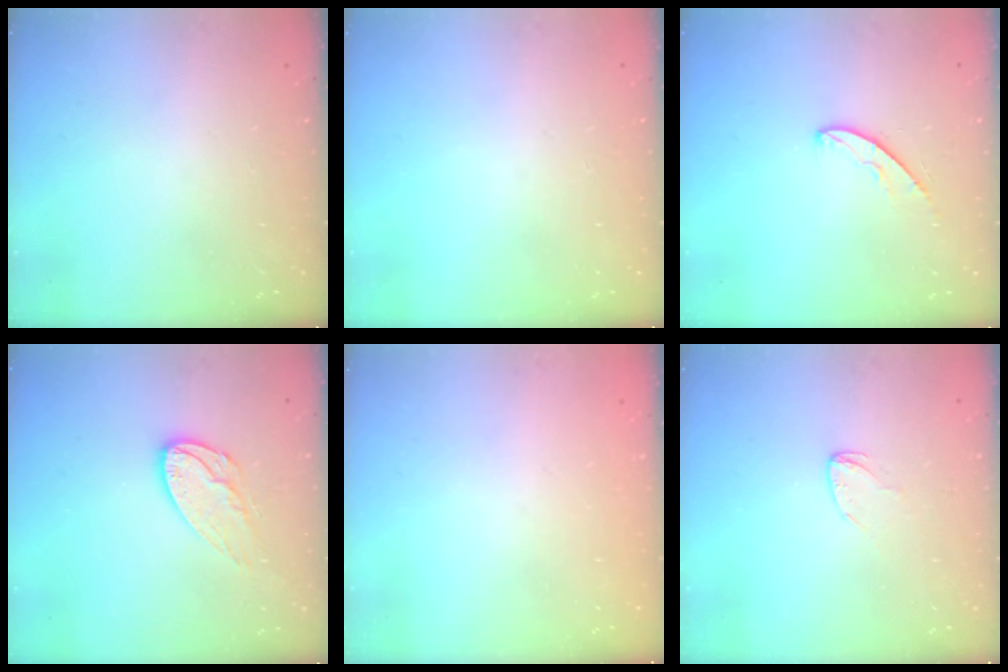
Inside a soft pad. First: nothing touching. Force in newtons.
{"total": 0.0}
{"total": 5.2, "press": 5.2, "slide": 0.5}
{"total": 10.9, "press": 10.9, "slide": 0.8}
{"total": 0.0}
{"total": 3.3, "press": 3.3, "slide": 0.3}